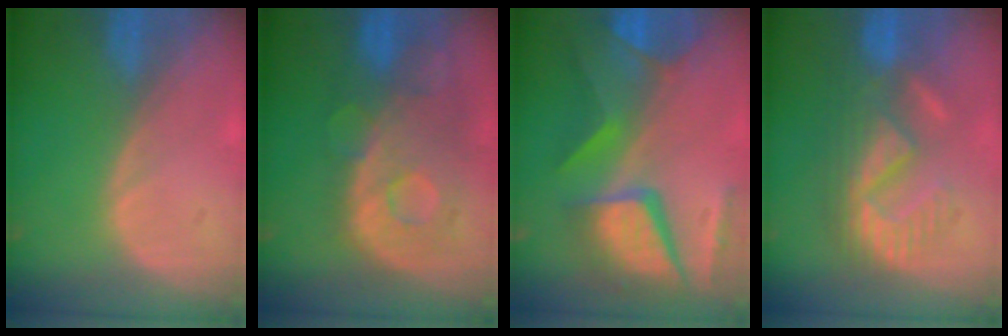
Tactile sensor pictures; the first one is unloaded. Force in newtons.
{"total": 10.8, "press": 9.5, "slide": 5.1}
{"total": 12.1, "press": 9.9, "slide": 7.0}
{"total": 8.9, "press": 8.7, "slide": 1.9}